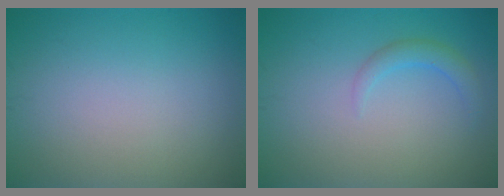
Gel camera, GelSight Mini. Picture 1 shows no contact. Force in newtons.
{"total": 1.7, "press": 1.7, "slide": 0.2}